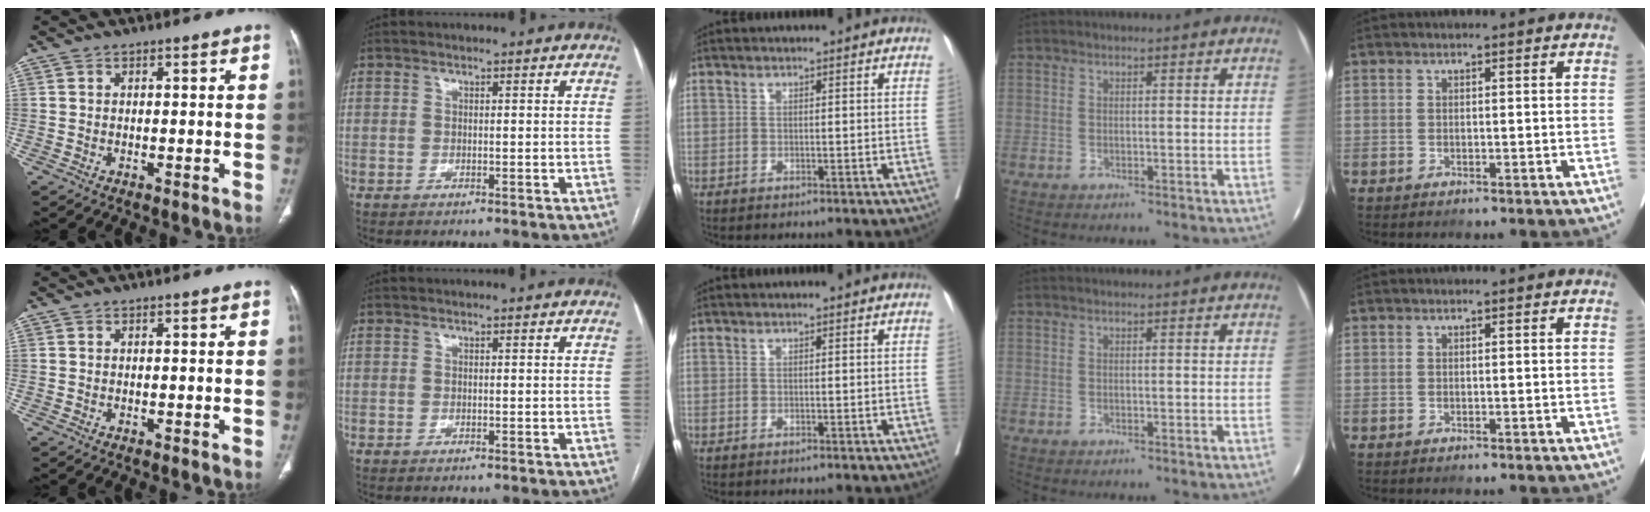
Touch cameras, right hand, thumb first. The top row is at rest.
{}